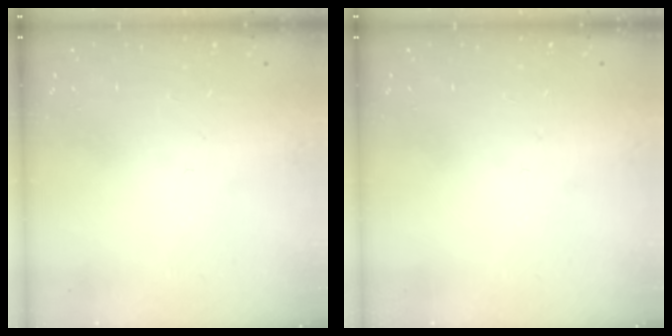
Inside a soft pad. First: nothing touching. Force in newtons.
{"total": 0.0}